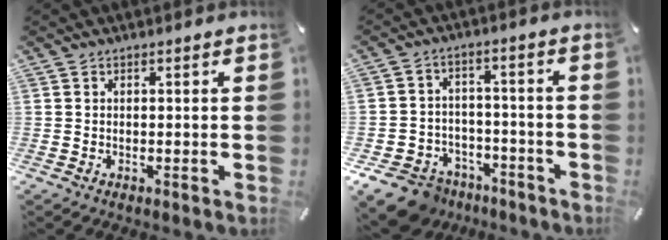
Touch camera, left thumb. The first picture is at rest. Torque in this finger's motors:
{"motor_torque": [-0.20, 0.44, 0.06, 0.12, 0.05]}